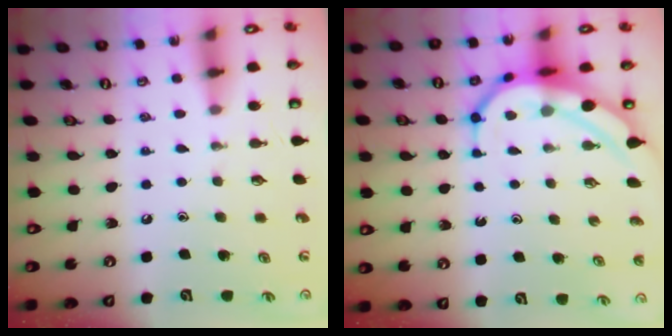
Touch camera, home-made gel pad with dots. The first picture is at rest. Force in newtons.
{"total": 8.4, "press": 8.4, "slide": 0.8}